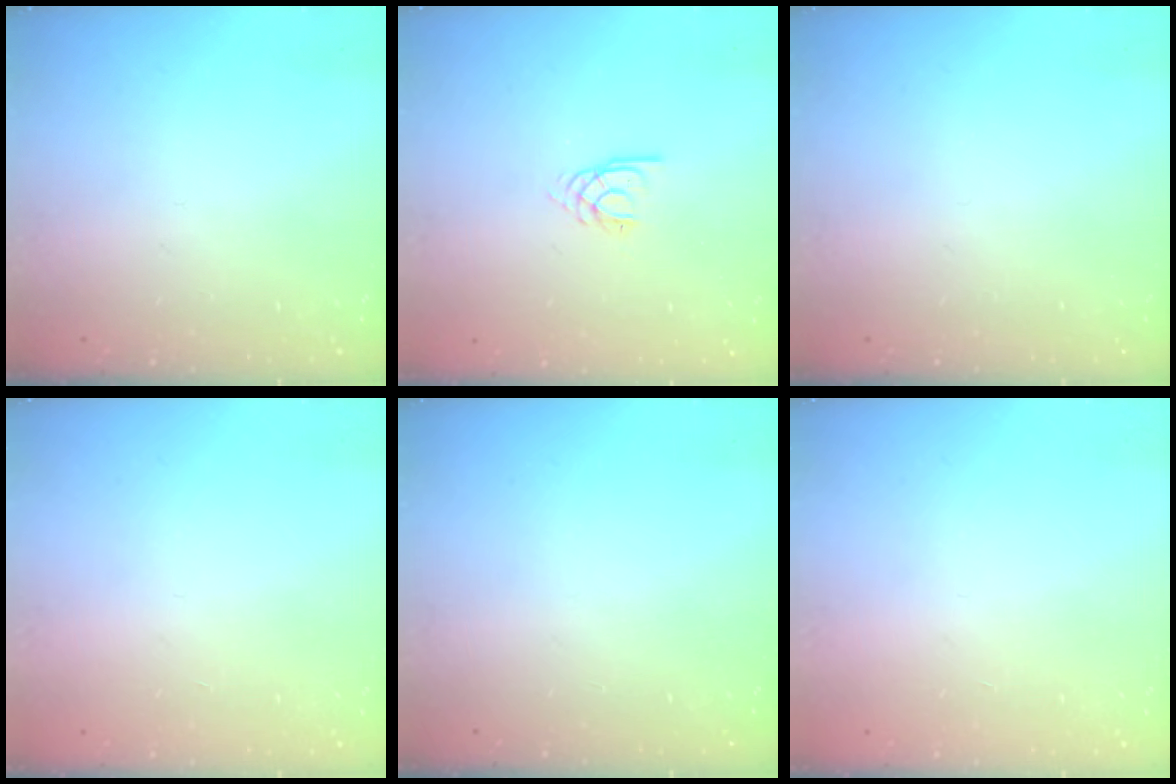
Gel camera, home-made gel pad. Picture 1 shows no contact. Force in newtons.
{"total": 2.3, "press": 2.3, "slide": 0.2}
{"total": 0.0}
{"total": 1.0, "press": 0.9, "slide": 0.2}
{"total": 0.0}
{"total": 1.0, "press": 0.9, "slide": 0.2}